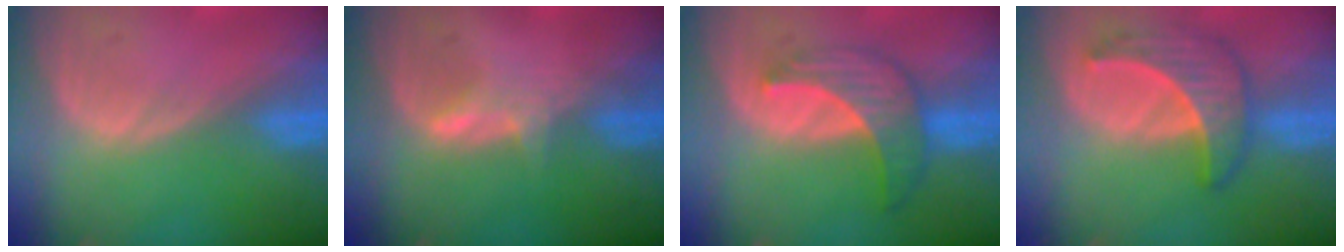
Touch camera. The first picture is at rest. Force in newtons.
{"total": 2.6, "press": 2.5, "slide": 0.3}
{"total": 7.3, "press": 6.6, "slide": 3.1}
{"total": 6.9, "press": 6.3, "slide": 2.9}